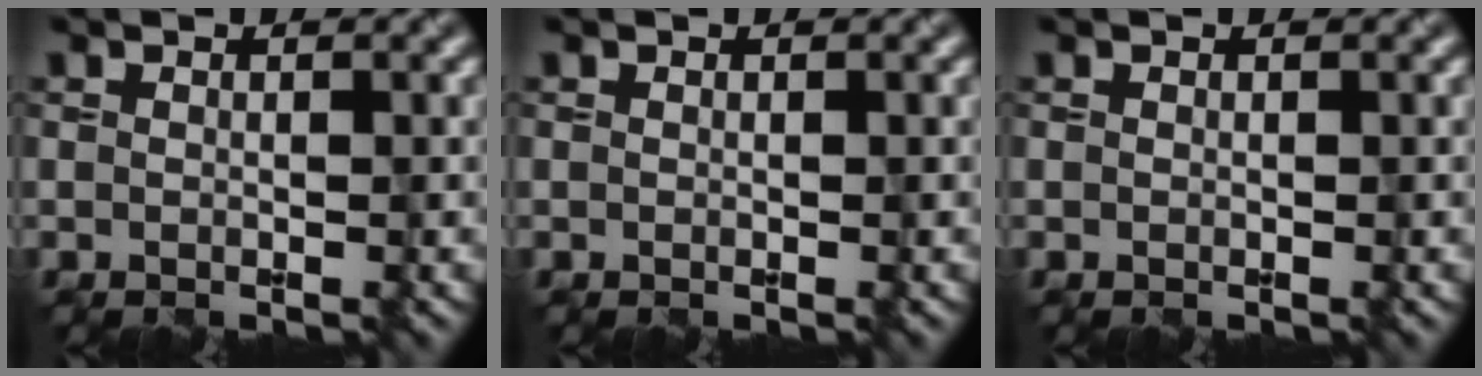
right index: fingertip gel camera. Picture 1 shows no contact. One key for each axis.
{"total": 0.0}
{"total": 0.0}